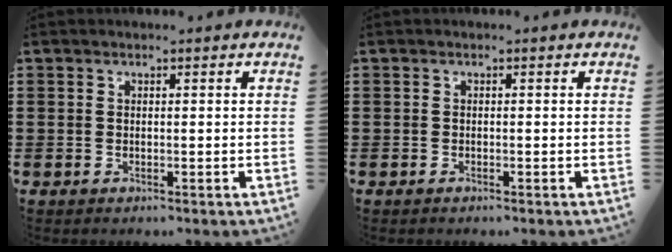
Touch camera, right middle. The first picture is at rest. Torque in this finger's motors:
{"motor_torque": [-0.40, 0.00, 0.06, 0.09]}